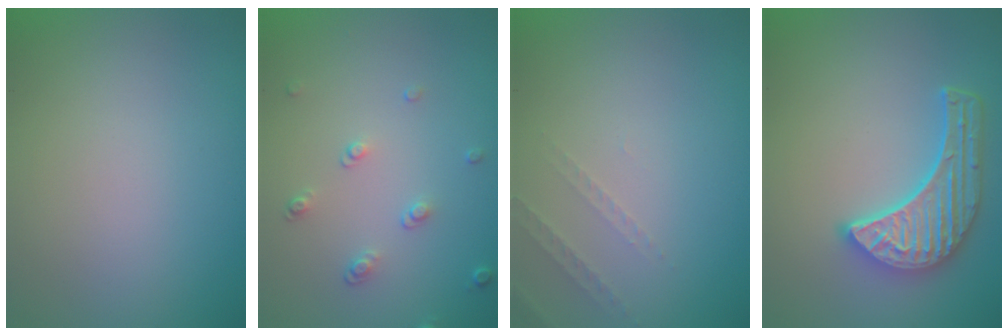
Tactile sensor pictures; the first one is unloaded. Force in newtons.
{"total": 1.5, "press": 1.0, "slide": 1.1}
{"total": 1.3, "press": 1.2, "slide": 0.4}
{"total": 5.5, "press": 4.5, "slide": 3.2}